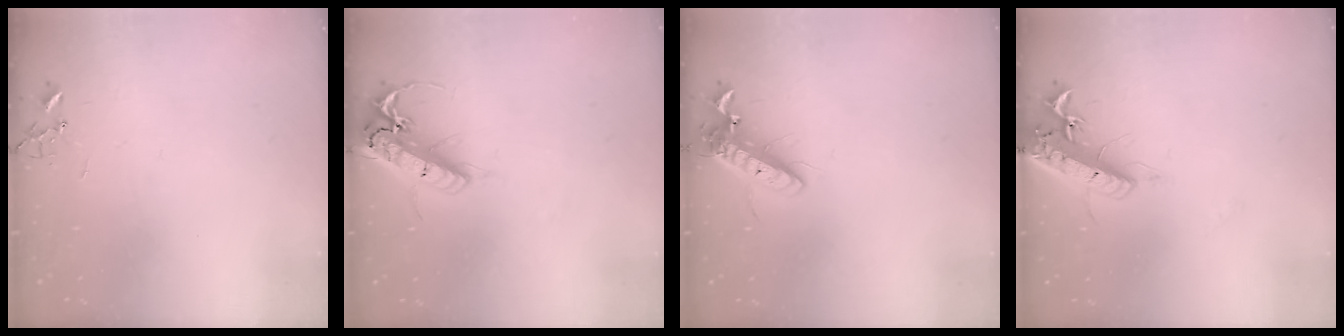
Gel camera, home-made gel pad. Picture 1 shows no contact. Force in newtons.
{"total": 20.0, "press": 19.6, "slide": 4.1}
{"total": 14.8, "press": 14.5, "slide": 2.9}
{"total": 18.1, "press": 17.7, "slide": 3.6}